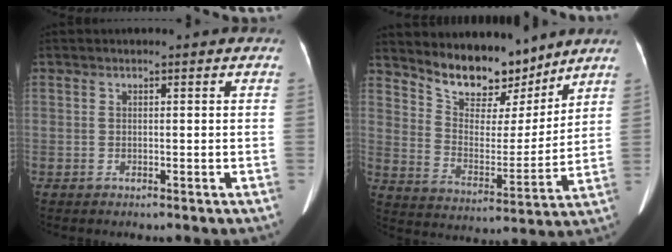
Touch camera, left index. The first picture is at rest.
{"total": 11.6, "force": [10.1, 4.1, 3.7], "torque": [-0.063, -0.009, 0.186]}